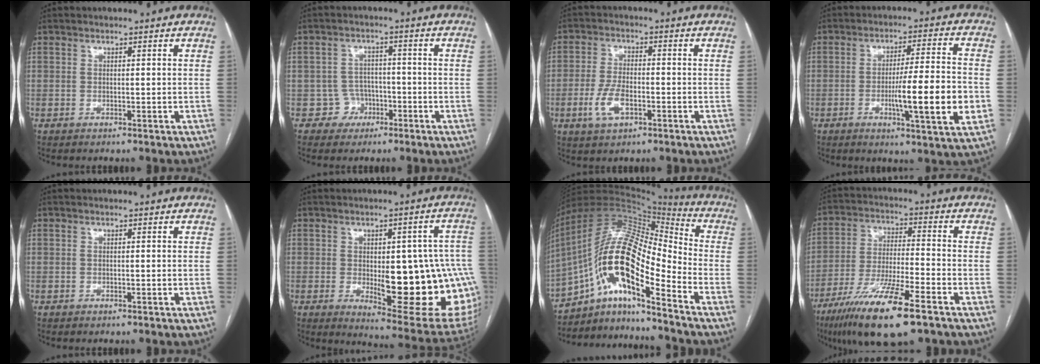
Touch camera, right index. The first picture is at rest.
{"total": 4.0, "force": [-1.8, 3.6, -0.3], "torque": [0.017, 0.018, -0.027]}
{"total": 6.1, "force": [-2.4, 2.7, 4.9], "torque": [-0.107, -0.001, -0.041]}
{"total": 12.4, "force": [-2.9, 0.2, 12.0], "torque": [-0.187, -0.009, -0.049]}
{"total": 0.0}
{"total": 20.9, "force": [-2.7, 6.8, 19.6], "torque": [-0.173, 0.015, -0.005]}
{"total": 18.6, "force": [-8.6, 4.8, 15.7], "torque": [-0.305, 0.032, -0.147]}
{"total": 15.5, "force": [-9.6, 1.7, 12.1], "torque": [-0.238, -0.038, -0.171]}